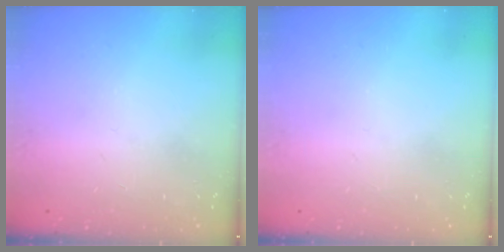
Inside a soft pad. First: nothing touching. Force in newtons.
{"total": 0.0}